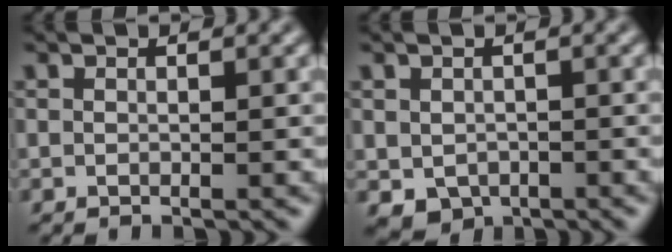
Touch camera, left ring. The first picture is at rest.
{"total": 2.5, "force": [-0.8, 2.1, 1.3], "torque": [-0.024, -0.011, -0.009]}